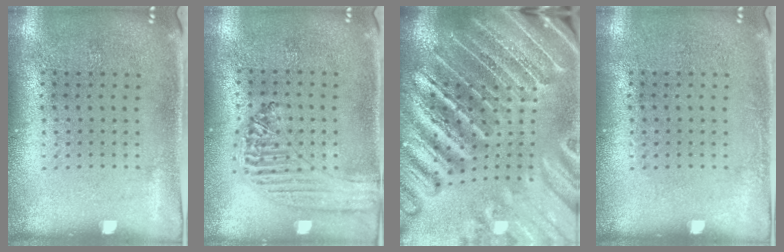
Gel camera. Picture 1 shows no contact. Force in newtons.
{"total": 0.9, "press": 0.9, "slide": 0.1}
{"total": 4.7, "press": 4.2, "slide": 2.0}
{"total": 0.7, "press": 0.7, "slide": 0.1}